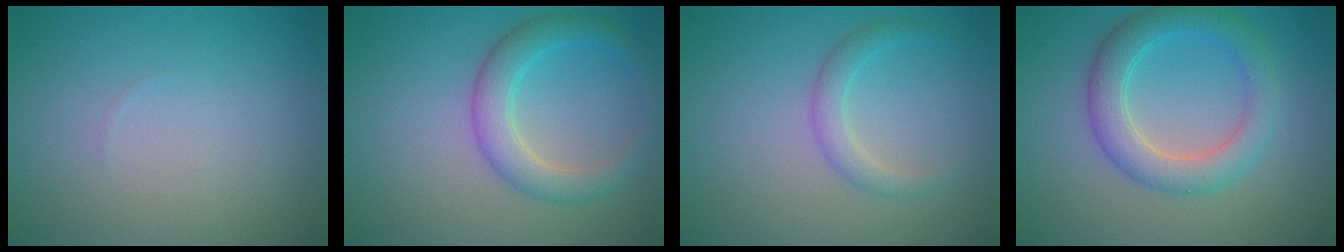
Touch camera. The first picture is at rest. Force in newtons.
{"total": 3.8, "press": 3.8, "slide": 0.0}
{"total": 1.9, "press": 1.9, "slide": 0.1}
{"total": 4.5, "press": 4.5, "slide": 0.1}